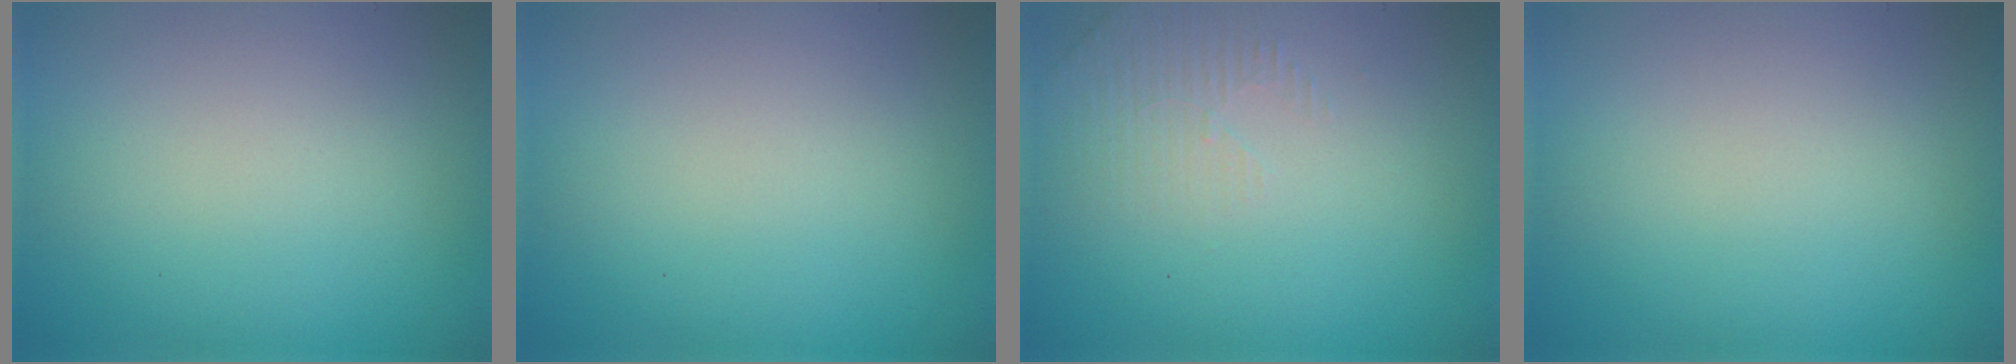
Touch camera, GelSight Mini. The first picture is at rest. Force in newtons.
{"total": 0.0}
{"total": 1.9, "press": 1.8, "slide": 0.6}
{"total": 0.0}